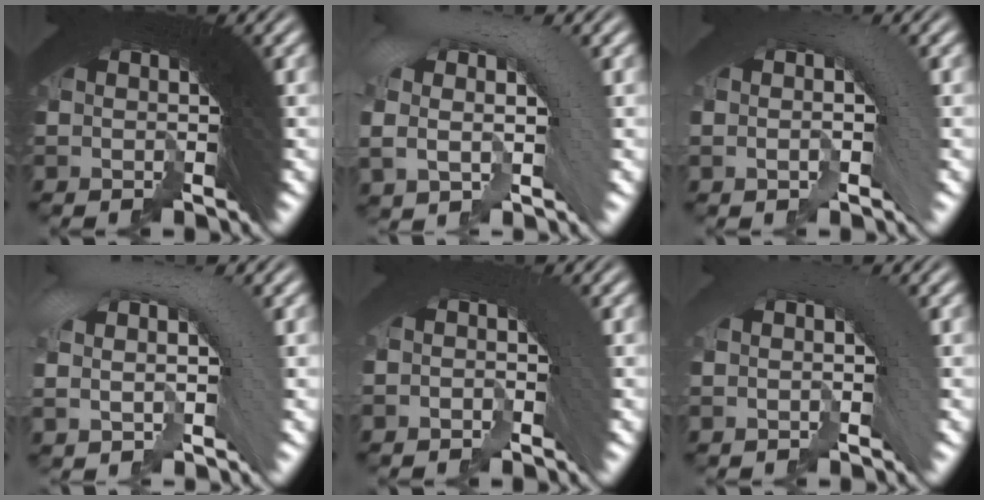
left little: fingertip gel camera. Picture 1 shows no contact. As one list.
[{"total": 5.2, "force": [1.1, 2.2, 4.6], "torque": [-0.058, 0.027, 0.013]}, {"total": 2.7, "force": [-0.2, 0.6, 2.6], "torque": [-0.018, 0.023, -0.011]}, {"total": 4.9, "force": [1.3, 1.7, 4.4], "torque": [-0.055, 0.026, 0.019]}, {"total": 1.3, "force": [-1.2, 0.0, 0.6], "torque": [0.007, 0.014, -0.024]}, {"total": 2.0, "force": [0.5, 0.2, 2.0], "torque": [-0.006, 0.028, 0.005]}]